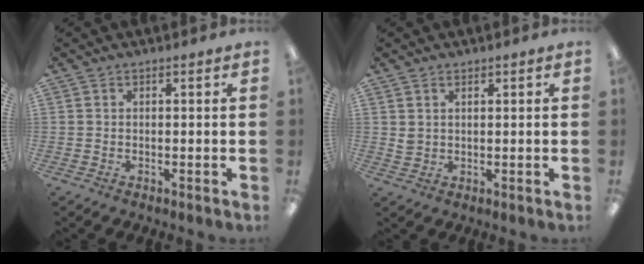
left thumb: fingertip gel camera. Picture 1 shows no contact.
{"total": 2.0, "force": [1.2, 1.5, 0.7], "torque": [-0.016, 0.002, 0.023]}